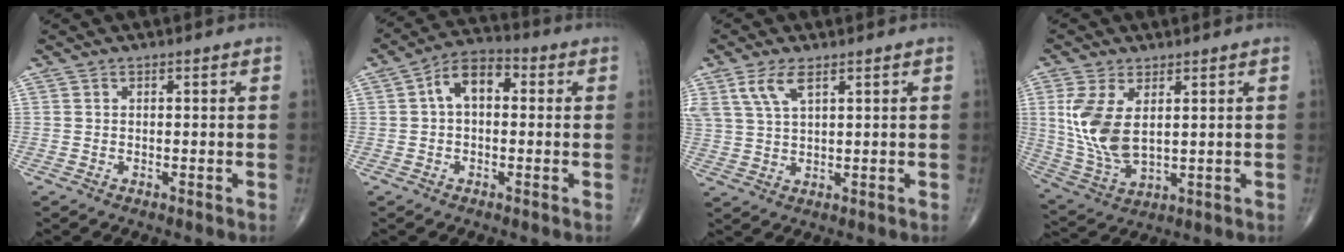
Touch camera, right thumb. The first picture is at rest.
{"total": 7.8, "force": [0.9, 4.8, 6.0], "torque": [-0.090, 0.027, 0.004]}
{"total": 5.9, "force": [3.1, 2.3, 4.4], "torque": [-0.097, -0.003, 0.070]}
{"total": 11.5, "force": [2.4, 6.1, 9.5], "torque": [-0.201, -0.014, 0.063]}